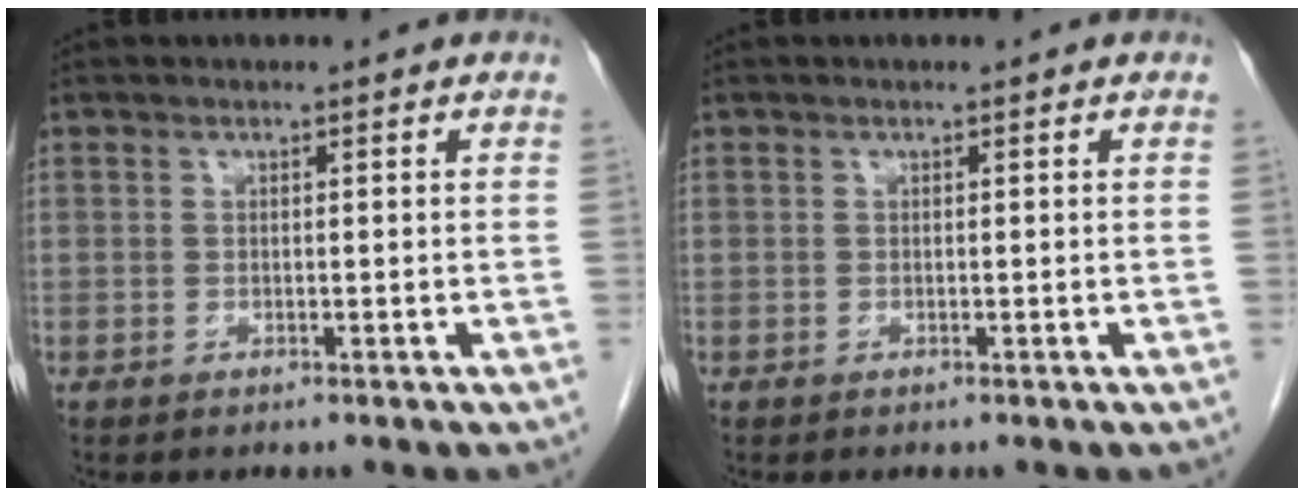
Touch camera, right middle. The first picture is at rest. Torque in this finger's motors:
{"motor_torque": [0.00, 0.00, 0.00, 0.00]}